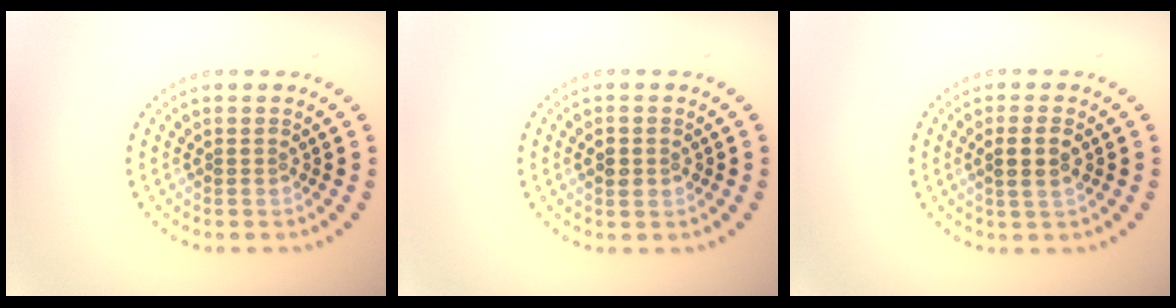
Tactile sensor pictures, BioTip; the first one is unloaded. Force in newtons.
{"total": 1.6, "press": 1.6, "slide": 0.2}
{"total": 2.2, "press": 2.1, "slide": 0.8}